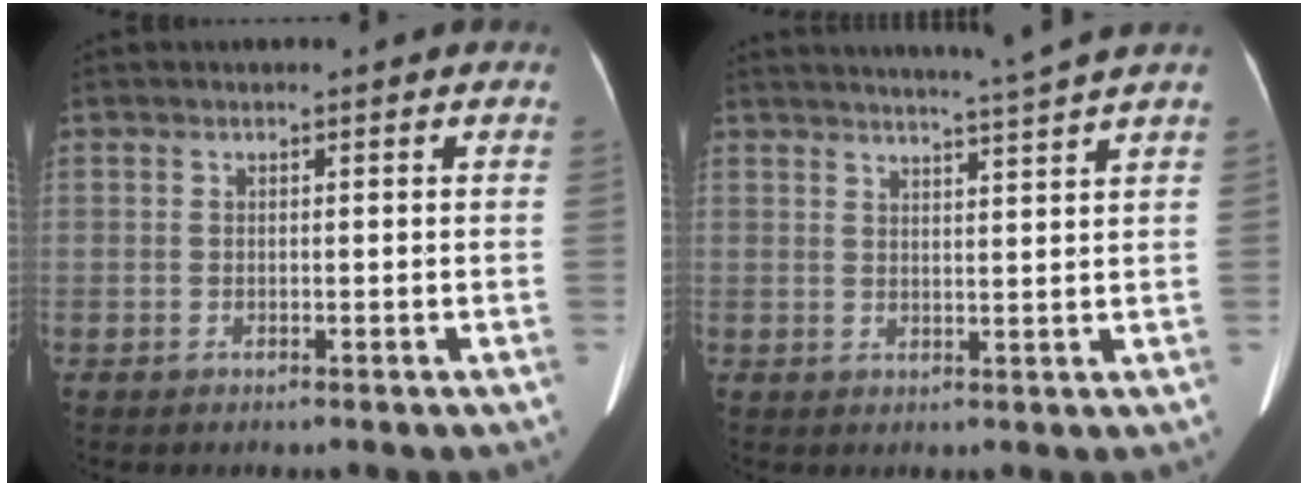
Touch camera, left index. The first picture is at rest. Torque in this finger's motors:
{"motor_torque": [-1.11, -0.44, -0.16, 0.00]}